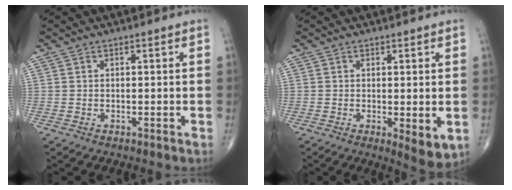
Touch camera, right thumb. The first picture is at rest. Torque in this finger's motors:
{"motor_torque": [-0.25, 0.35, -0.06, -0.15, 0.02]}